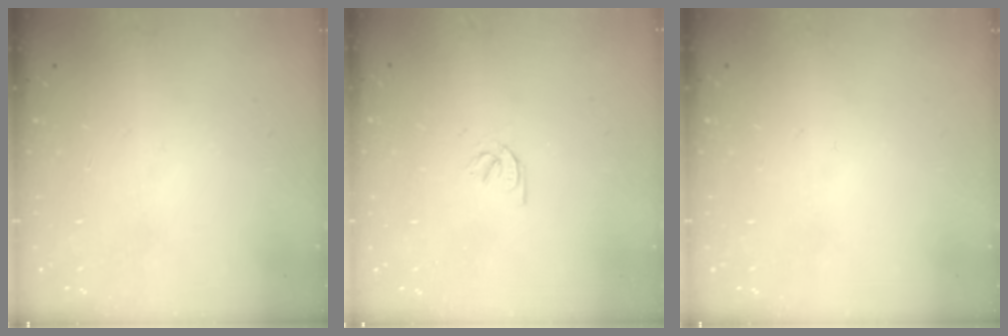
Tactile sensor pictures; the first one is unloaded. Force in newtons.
{"total": 2.2, "press": 2.2, "slide": 0.2}
{"total": 0.0}